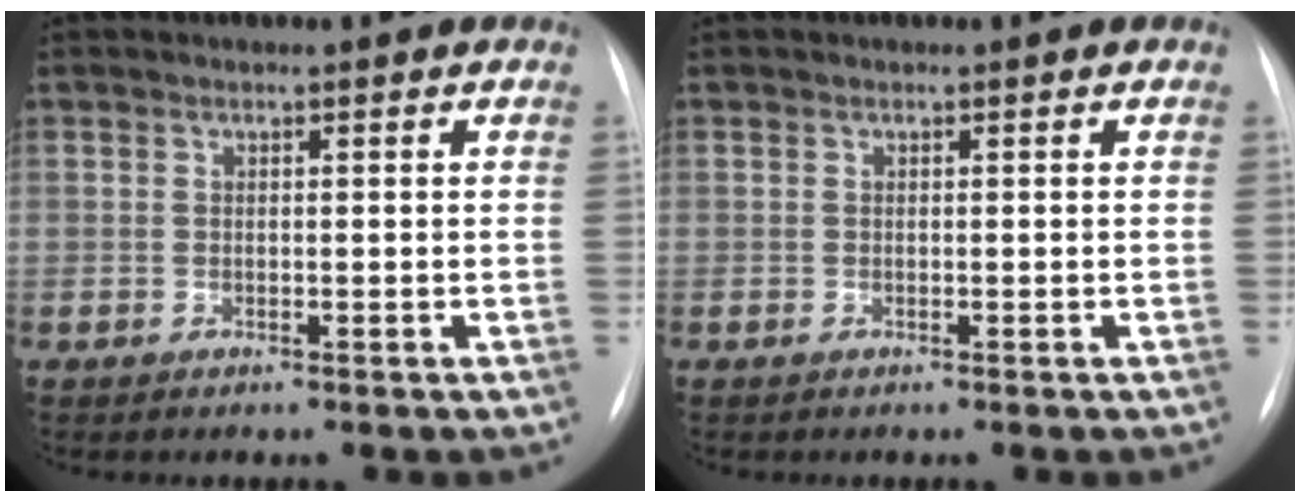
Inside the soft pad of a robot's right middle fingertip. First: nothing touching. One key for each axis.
{"total": 0.0}